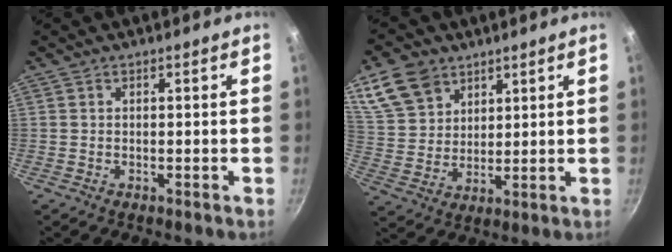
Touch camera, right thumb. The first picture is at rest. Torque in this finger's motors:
{"motor_torque": [-1.03, 0.86, 0.14, 0.15, 0.11]}